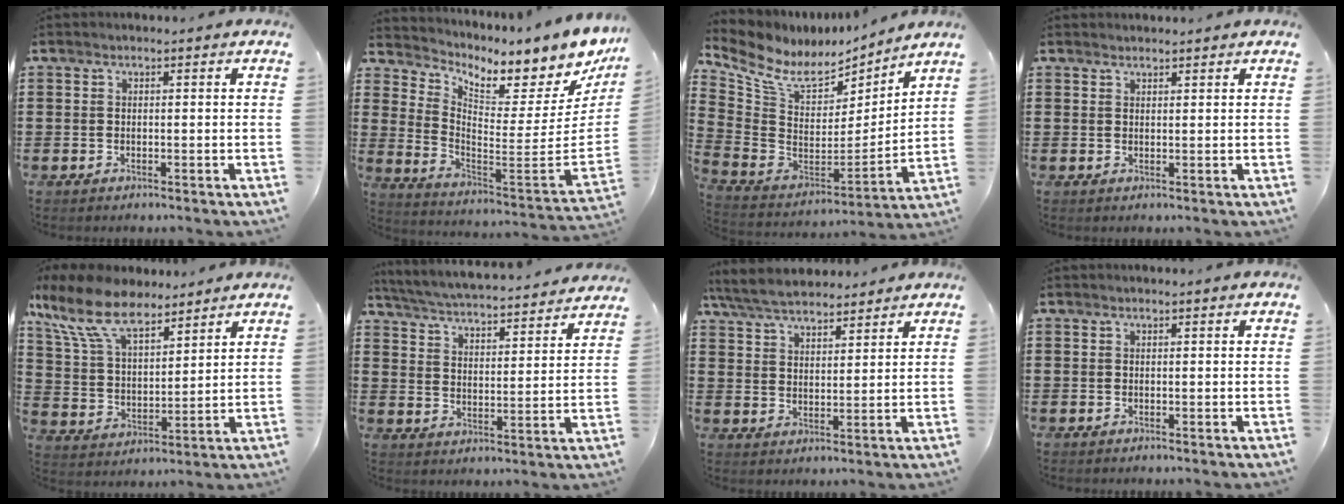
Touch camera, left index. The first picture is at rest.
{"total": 5.6, "force": [4.7, 1.9, 2.4], "torque": [-0.055, -0.071, 0.073]}
{"total": 8.4, "force": [6.1, 4.3, 3.9], "torque": [-0.113, -0.040, 0.108]}
{"total": 1.1, "force": [1.1, 0.1, 0.0], "torque": [-0.002, -0.001, 0.021]}
{"total": 11.7, "force": [8.7, 4.5, 6.3], "torque": [-0.159, -0.026, 0.160]}
{"total": 4.5, "force": [4.5, -0.5, 0.6], "torque": [-0.036, -0.039, 0.071]}
{"total": 5.8, "force": [5.3, 1.6, 1.7], "torque": [-0.053, -0.012, 0.099]}
{"total": 0.0}